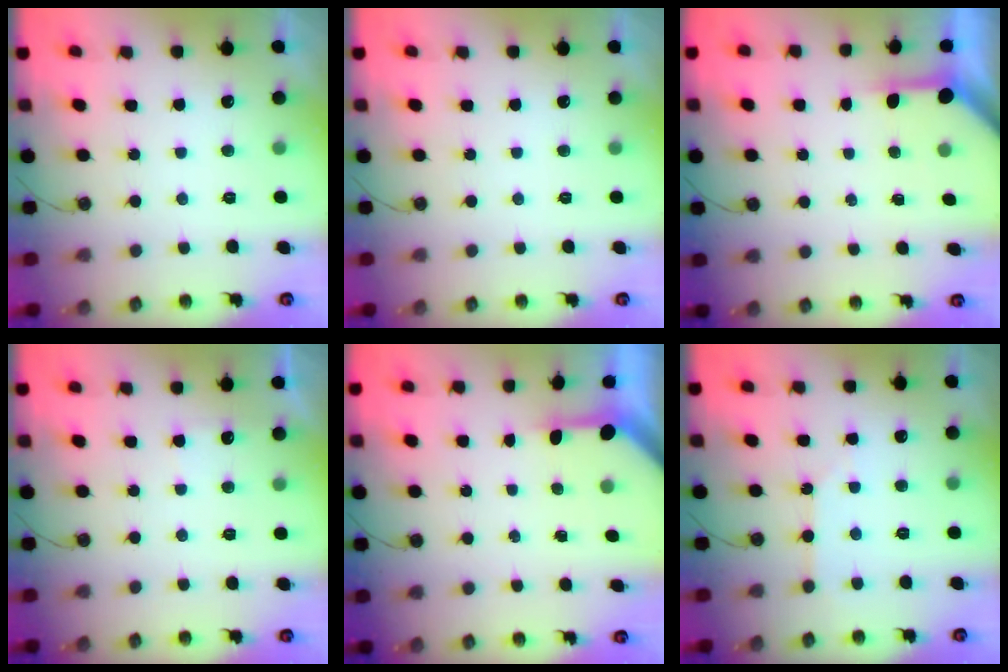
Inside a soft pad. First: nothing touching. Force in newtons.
{"total": 0.0}
{"total": 3.5, "press": 3.5, "slide": 0.4}
{"total": 2.2, "press": 2.2, "slide": 0.3}
{"total": 3.3, "press": 3.3, "slide": 0.3}
{"total": 3.1, "press": 3.1, "slide": 0.4}